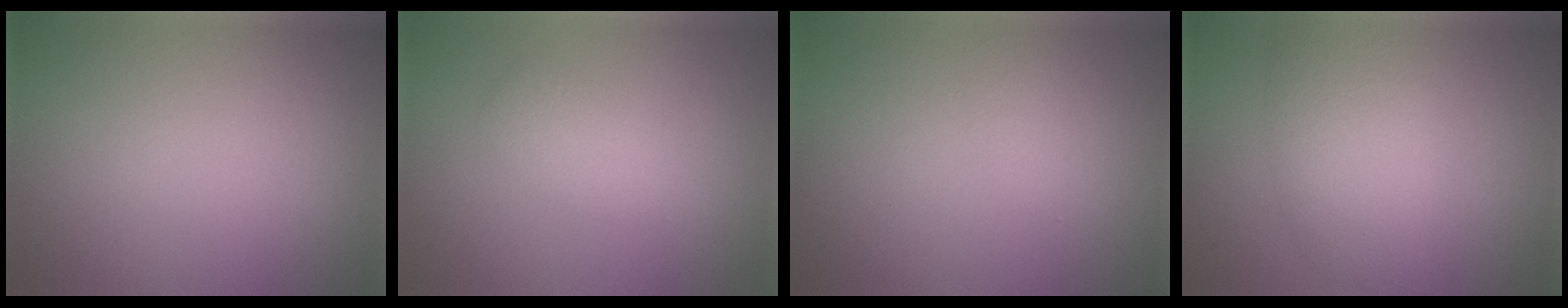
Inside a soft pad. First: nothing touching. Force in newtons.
{"total": 2.0, "press": 2.0, "slide": 0.0}
{"total": 0.8, "press": 0.8, "slide": 0.0}
{"total": 4.9, "press": 4.8, "slide": 0.2}